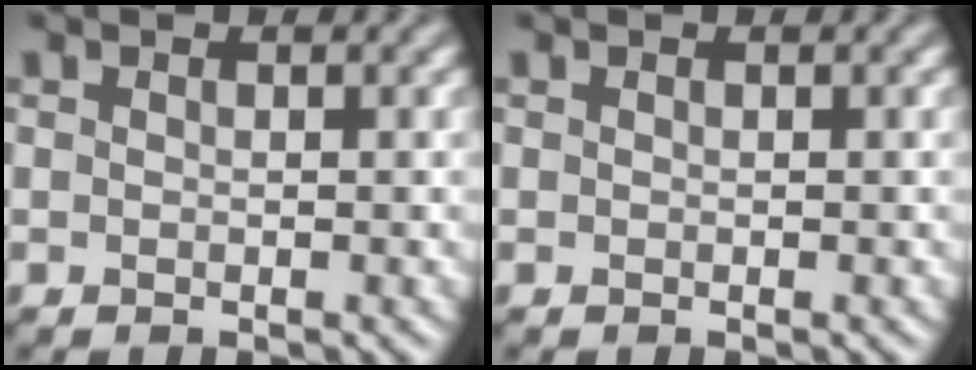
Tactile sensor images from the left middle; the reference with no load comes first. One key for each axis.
{"total": 0.0}